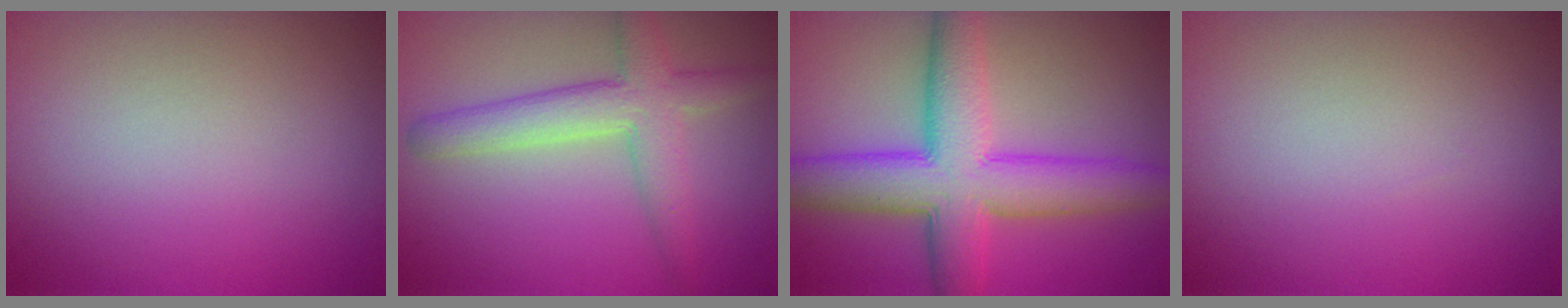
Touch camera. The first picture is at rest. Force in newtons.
{"total": 4.7, "press": 4.7, "slide": 0.2}
{"total": 8.9, "press": 8.9, "slide": 0.2}
{"total": 0.0}